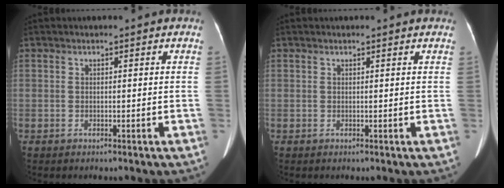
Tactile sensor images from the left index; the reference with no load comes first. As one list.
[{"total": 2.1, "force": [1.9, 0.3, 0.8], "torque": [-0.014, 0.018, 0.018]}]